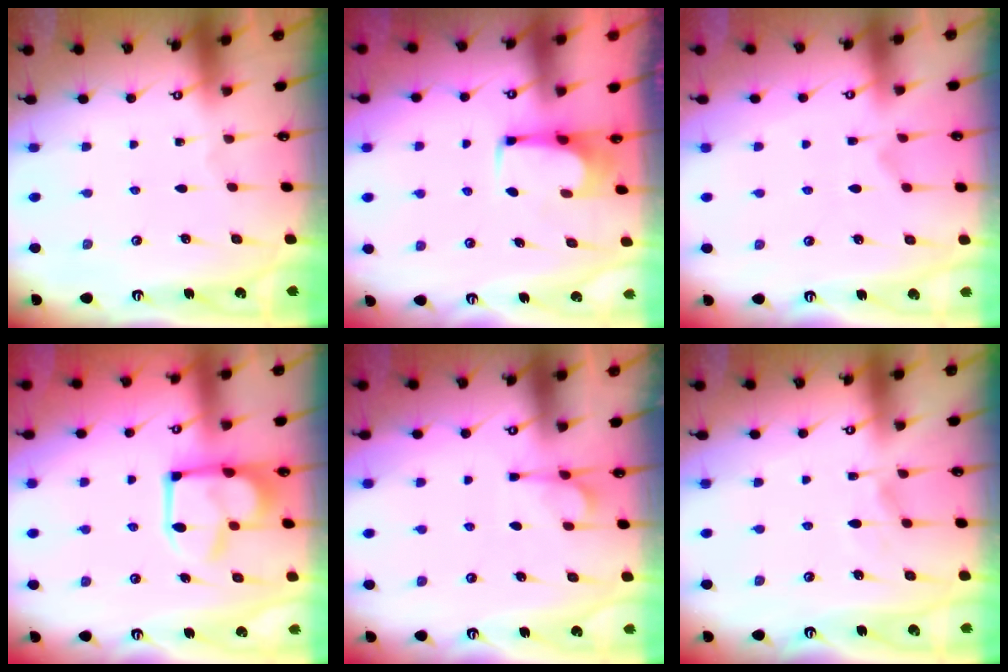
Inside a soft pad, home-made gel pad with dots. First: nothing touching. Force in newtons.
{"total": 3.6, "press": 3.6, "slide": 0.2}
{"total": 1.5, "press": 1.1, "slide": 1.1}
{"total": 9.3, "press": 9.2, "slide": 1.1}
{"total": 1.6, "press": 0.9, "slide": 1.3}
{"total": 5.4, "press": 5.4, "slide": 0.6}